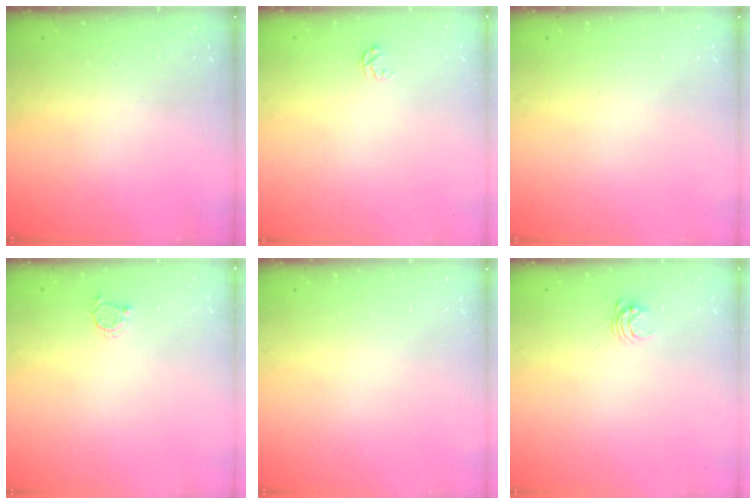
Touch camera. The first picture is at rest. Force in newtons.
{"total": 2.6, "press": 2.6, "slide": 0.4}
{"total": 0.0}
{"total": 2.9, "press": 2.8, "slide": 0.4}
{"total": 0.0}
{"total": 3.8, "press": 3.8, "slide": 0.3}